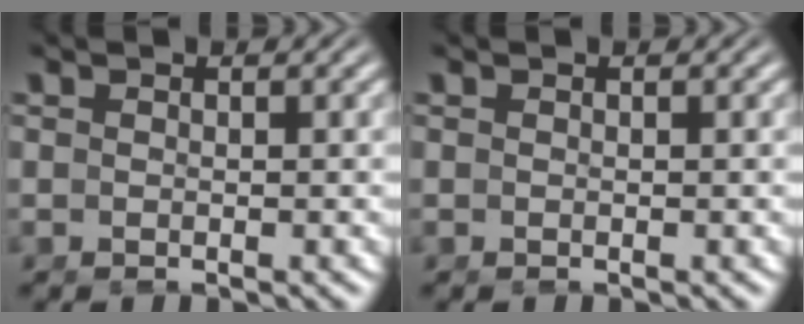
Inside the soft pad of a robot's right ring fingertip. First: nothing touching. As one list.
[{"total": 0.0}]